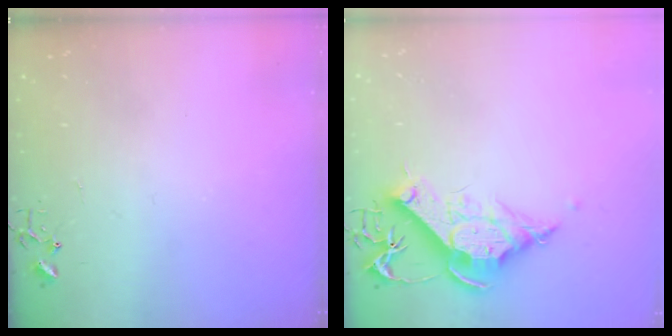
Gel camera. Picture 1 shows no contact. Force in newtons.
{"total": 13.2, "press": 13.1, "slide": 1.6}